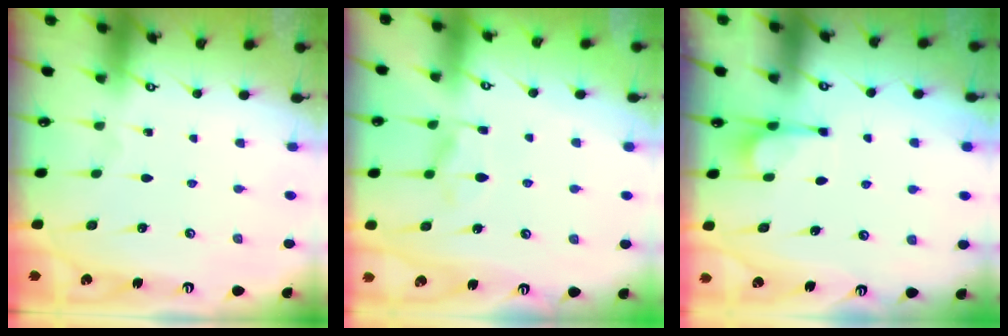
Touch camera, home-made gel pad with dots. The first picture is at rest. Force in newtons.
{"total": 2.1, "press": 1.4, "slide": 1.5}
{"total": 4.0, "press": 3.9, "slide": 0.6}